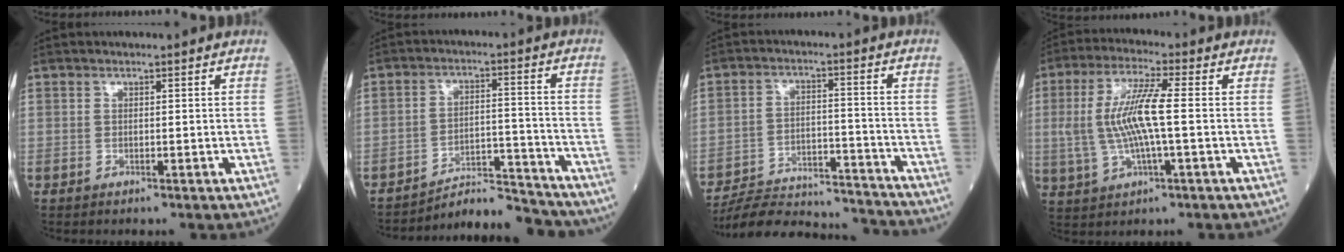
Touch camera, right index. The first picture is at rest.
{"total": 6.2, "force": [-6.1, 0.7, -0.9], "torque": [0.021, 0.021, -0.095]}
{"total": 17.7, "force": [-17.2, 1.9, 3.4], "torque": [-0.064, 0.009, -0.252]}
{"total": 10.1, "force": [0.2, 1.5, 10.0], "torque": [-0.215, 0.009, 0.002]}